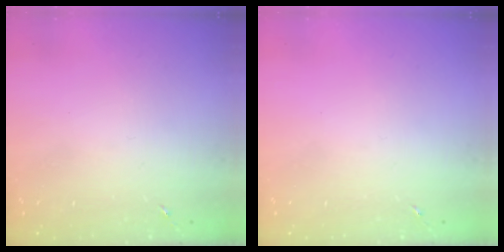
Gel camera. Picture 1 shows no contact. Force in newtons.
{"total": 0.0}